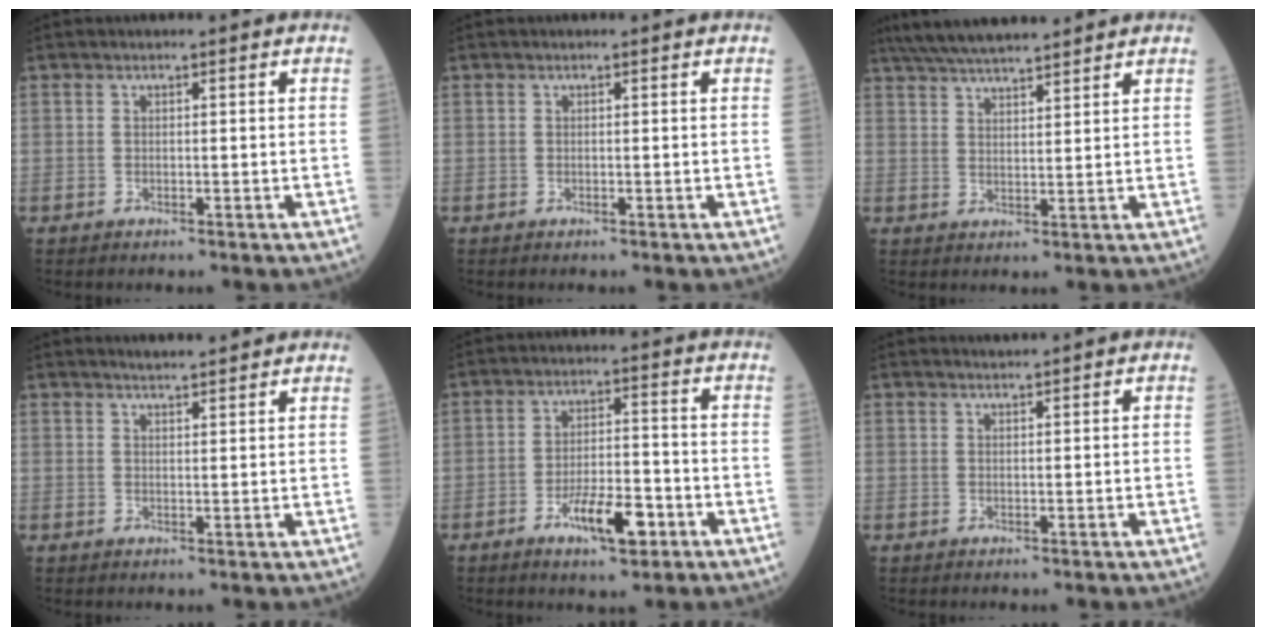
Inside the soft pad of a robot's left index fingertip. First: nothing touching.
{"total": 0.0}
{"total": 10.4, "force": [9.2, 1.0, 4.8], "torque": [-0.081, 0.027, 0.147]}
{"total": 4.0, "force": [3.7, 0.3, 1.4], "torque": [-0.025, 0.014, 0.052]}
{"total": 7.9, "force": [-4.0, 2.3, 6.3], "torque": [-0.116, -0.001, -0.065]}
{"total": 0.7, "force": [0.7, -0.3, 0.0], "torque": [-0.002, -0.001, 0.015]}